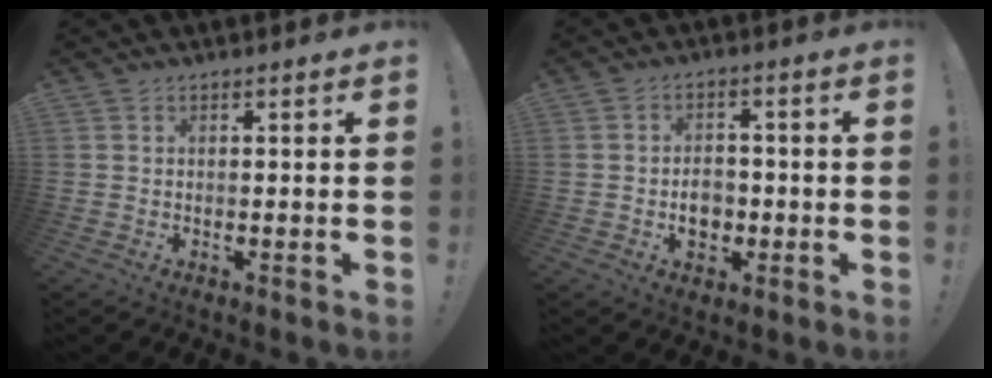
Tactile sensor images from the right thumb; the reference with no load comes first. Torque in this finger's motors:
{"motor_torque": [0.48, 0.45, -0.02, -0.39, 0.07]}